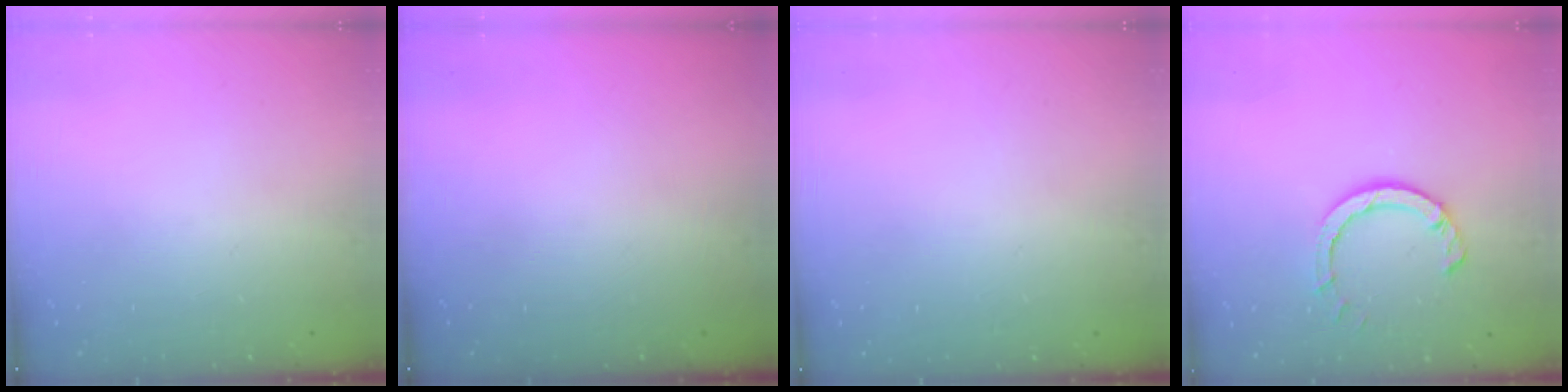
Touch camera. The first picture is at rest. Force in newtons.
{"total": 0.0}
{"total": 2.6, "press": 2.6, "slide": 0.2}
{"total": 5.5, "press": 5.5, "slide": 0.2}